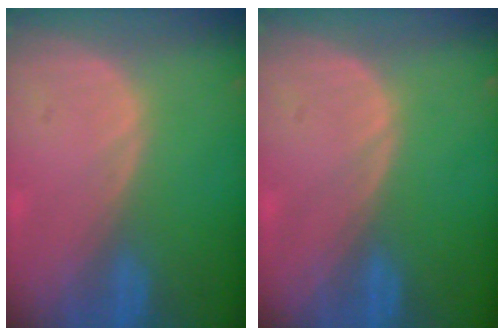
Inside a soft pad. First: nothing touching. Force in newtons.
{"total": 0.0}